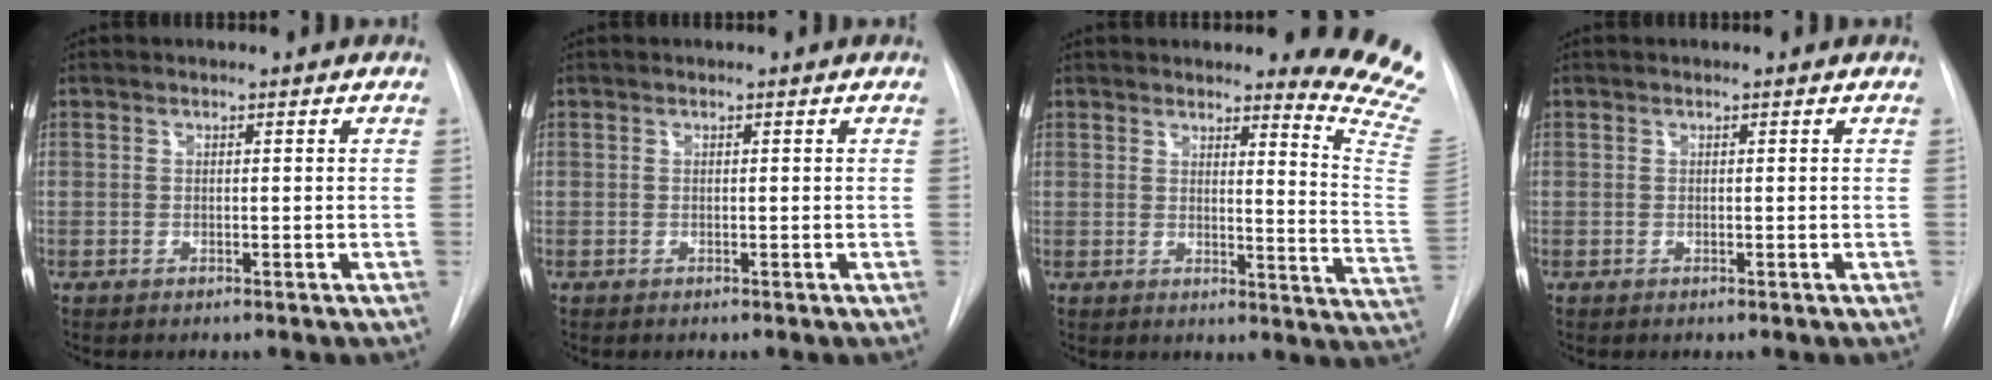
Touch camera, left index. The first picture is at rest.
{"total": 0.0}
{"total": 10.8, "force": [10.3, -1.3, 2.9], "torque": [-0.026, -0.142, 0.087]}
{"total": 0.0}